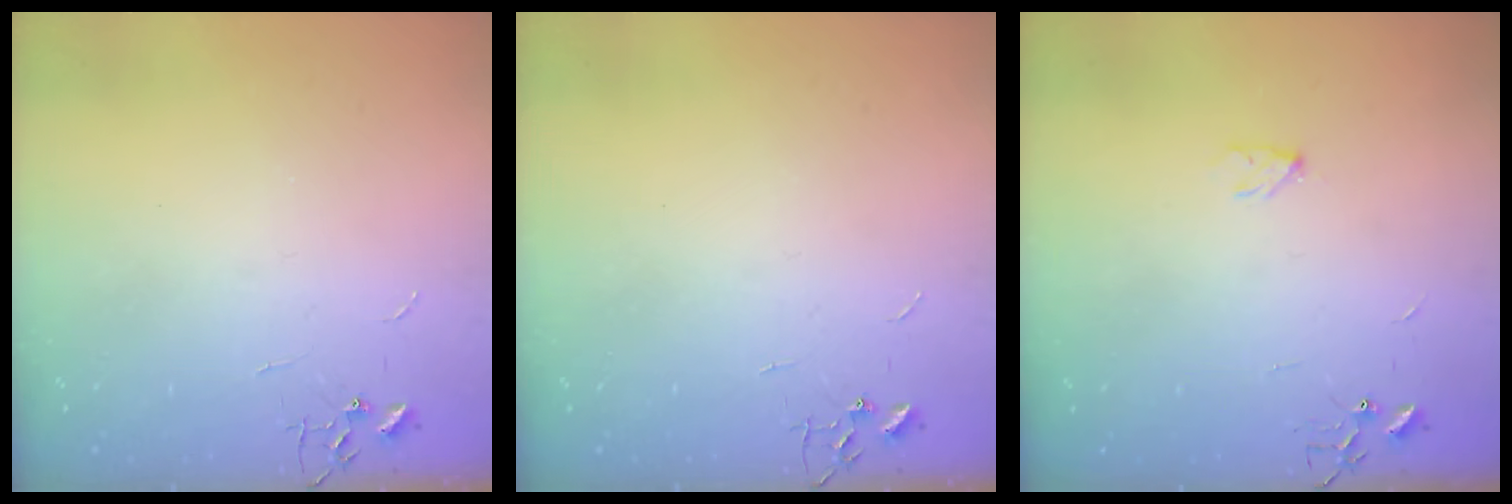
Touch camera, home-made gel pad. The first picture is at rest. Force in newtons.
{"total": 0.0}
{"total": 3.9, "press": 3.9, "slide": 0.7}